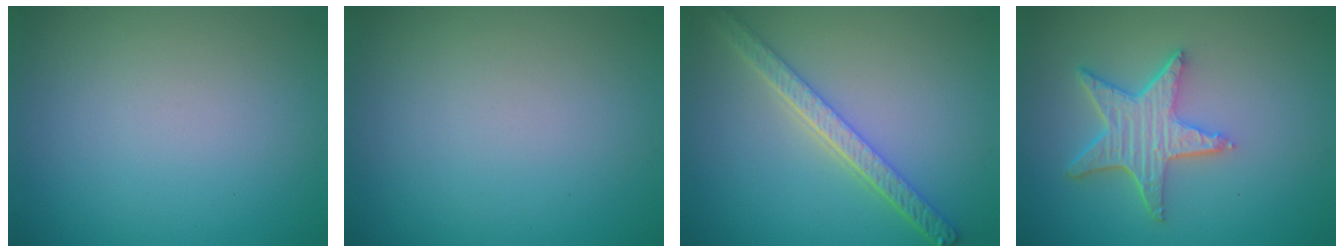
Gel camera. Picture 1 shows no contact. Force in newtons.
{"total": 0.0}
{"total": 4.4, "press": 3.5, "slide": 2.7}
{"total": 5.1, "press": 4.0, "slide": 3.1}